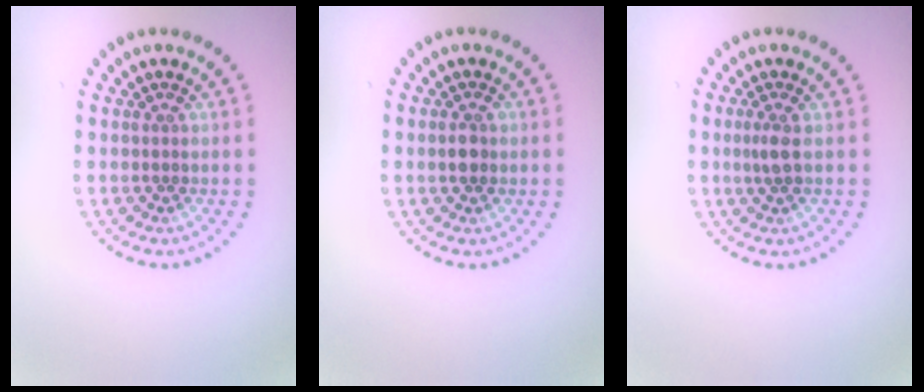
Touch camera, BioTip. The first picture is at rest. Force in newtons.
{"total": 1.9, "press": 1.9, "slide": 0.1}
{"total": 1.3, "press": 1.1, "slide": 0.7}